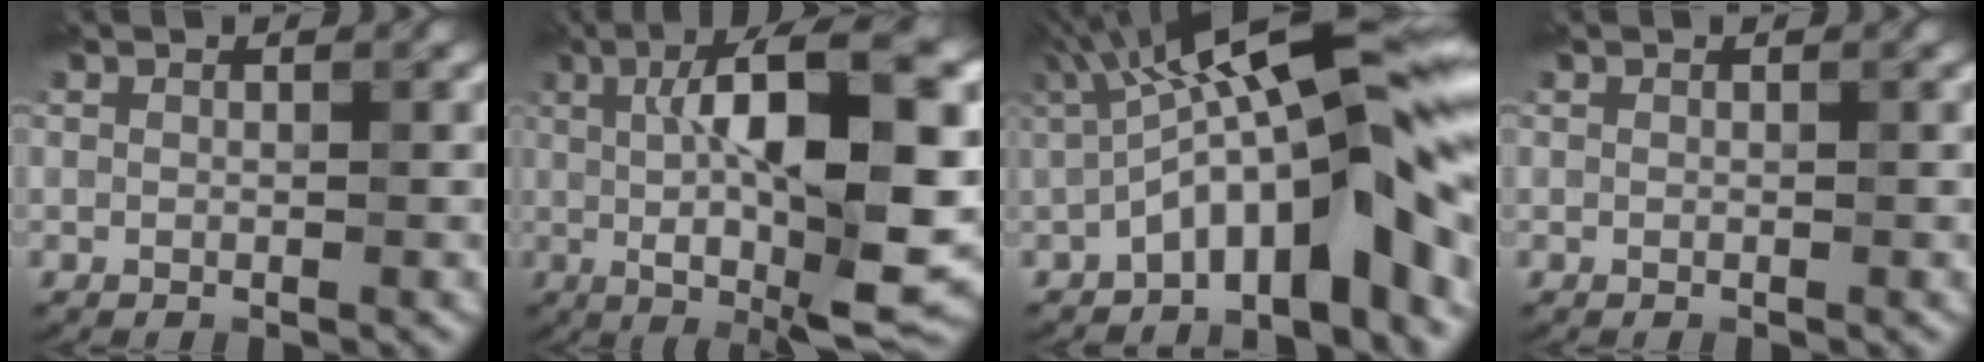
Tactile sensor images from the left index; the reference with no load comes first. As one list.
[{"total": 14.9, "force": [1.3, 3.7, 14.4], "torque": [-0.200, 0.012, 0.018]}, {"total": 12.8, "force": [-2.1, 3.0, 12.3], "torque": [-0.187, 0.034, -0.039]}, {"total": 0.0}]